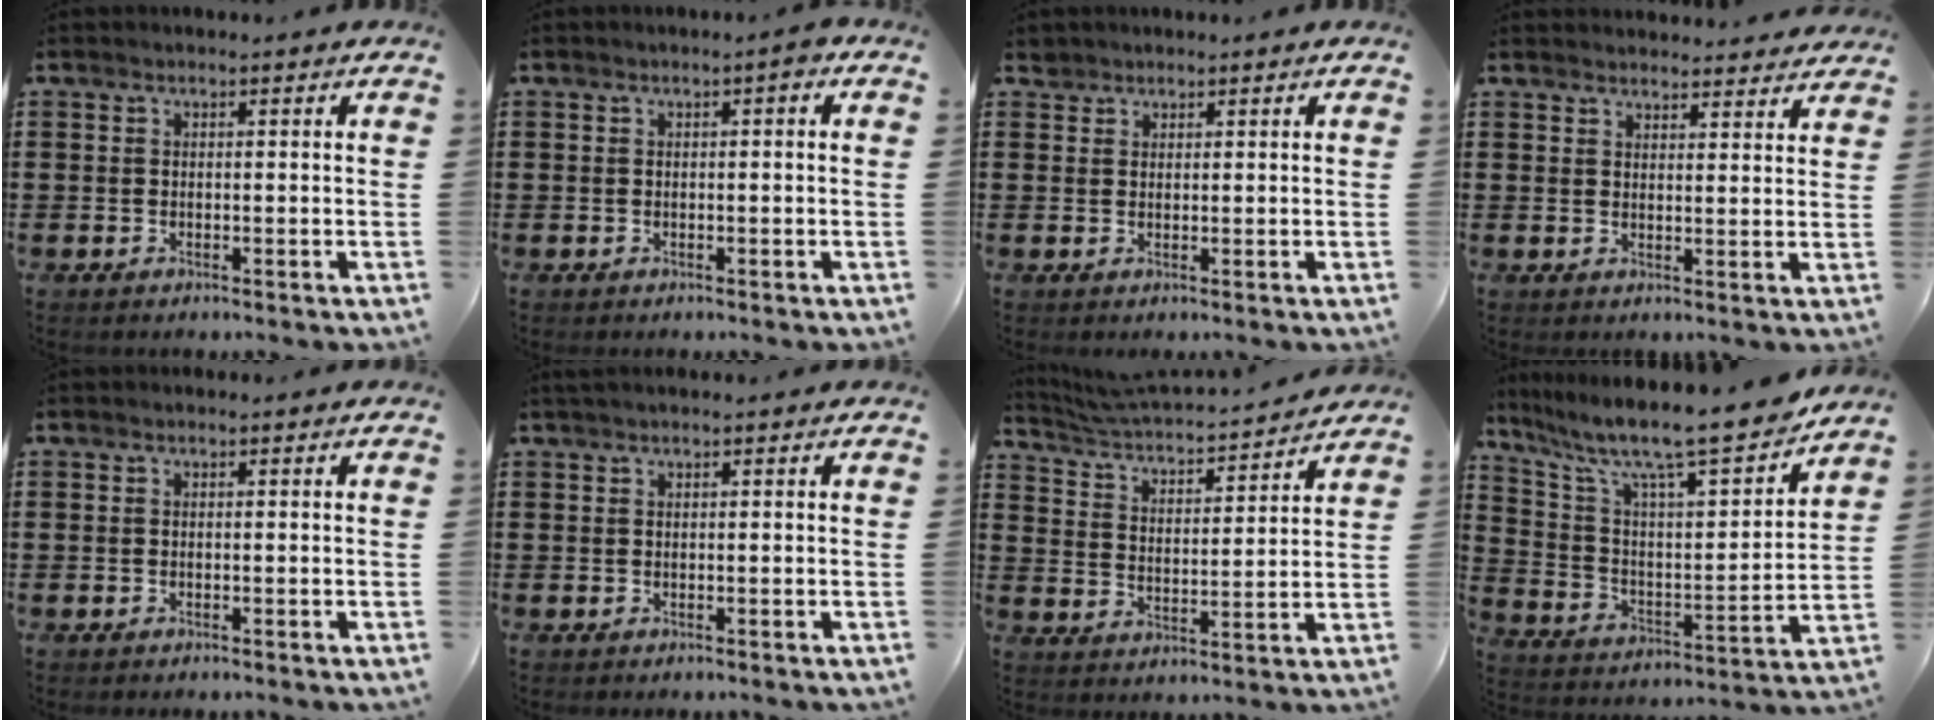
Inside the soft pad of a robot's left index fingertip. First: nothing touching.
{"total": 0.9, "force": [-0.1, 0.2, 0.9], "torque": [-0.017, -0.001, -0.002]}
{"total": 1.4, "force": [1.3, 0.7, 0.0], "torque": [-0.005, 0.002, 0.026]}
{"total": 2.9, "force": [2.9, 0.1, -0.1], "torque": [0.001, -0.014, 0.054]}
{"total": 0.0}
{"total": 0.5, "force": [0.4, 0.0, 0.4], "torque": [-0.008, 0.000, 0.008]}
{"total": 3.7, "force": [3.5, 0.2, 1.1], "torque": [-0.044, -0.034, 0.051]}
{"total": 10.8, "force": [9.3, 1.2, 5.5], "torque": [-0.130, -0.074, 0.149]}